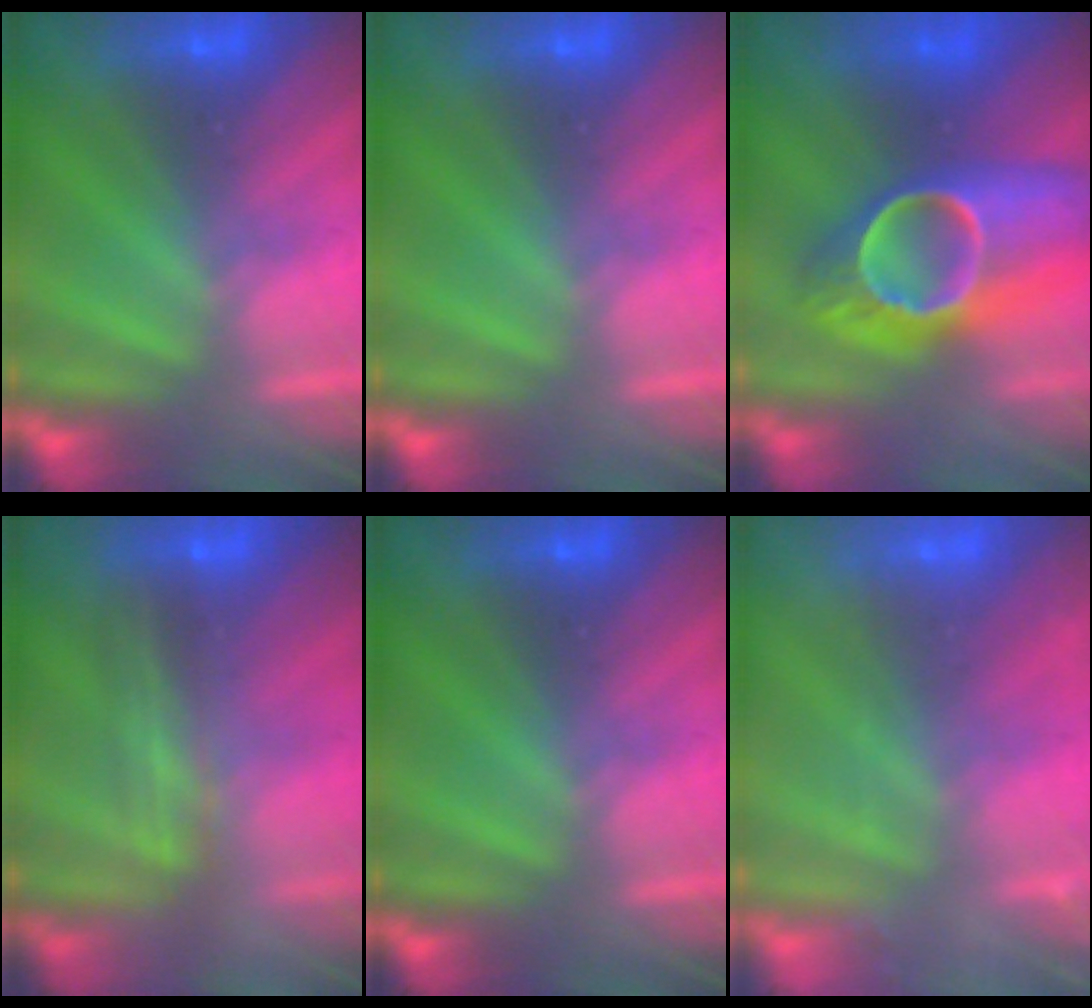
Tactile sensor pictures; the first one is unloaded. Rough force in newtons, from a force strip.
{"total": 0.0}
{"total": 7.1}
{"total": 2.4}
{"total": 0.0}
{"total": 2.2}